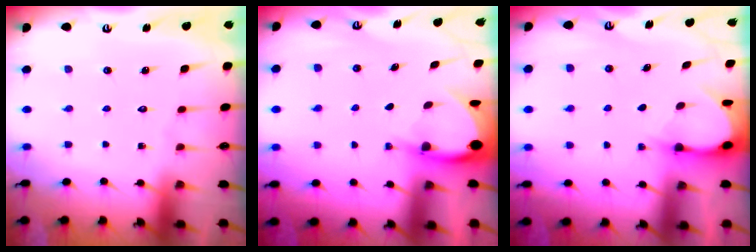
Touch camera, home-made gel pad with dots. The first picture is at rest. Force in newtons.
{"total": 4.0, "press": 4.0, "slide": 0.3}
{"total": 3.1, "press": 3.1, "slide": 0.3}